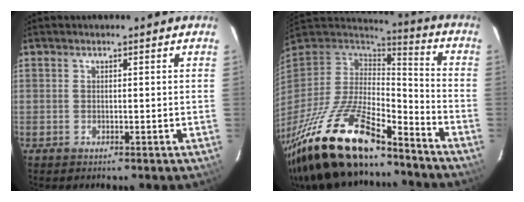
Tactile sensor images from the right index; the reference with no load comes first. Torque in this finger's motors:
{"motor_torque": [1.32, -0.82, 1.05, 0.21]}